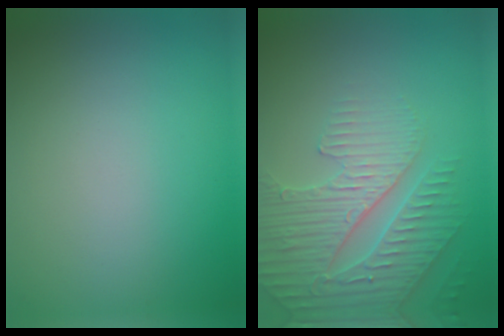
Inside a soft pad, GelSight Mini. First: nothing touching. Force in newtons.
{"total": 4.5, "press": 4.3, "slide": 1.2}